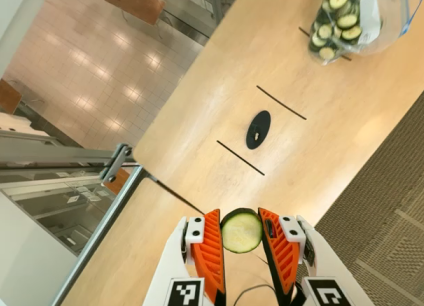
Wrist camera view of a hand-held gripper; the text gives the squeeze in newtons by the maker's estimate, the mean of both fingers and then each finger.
{"total": 10.1, "left": 10.4, "right": 9.8}